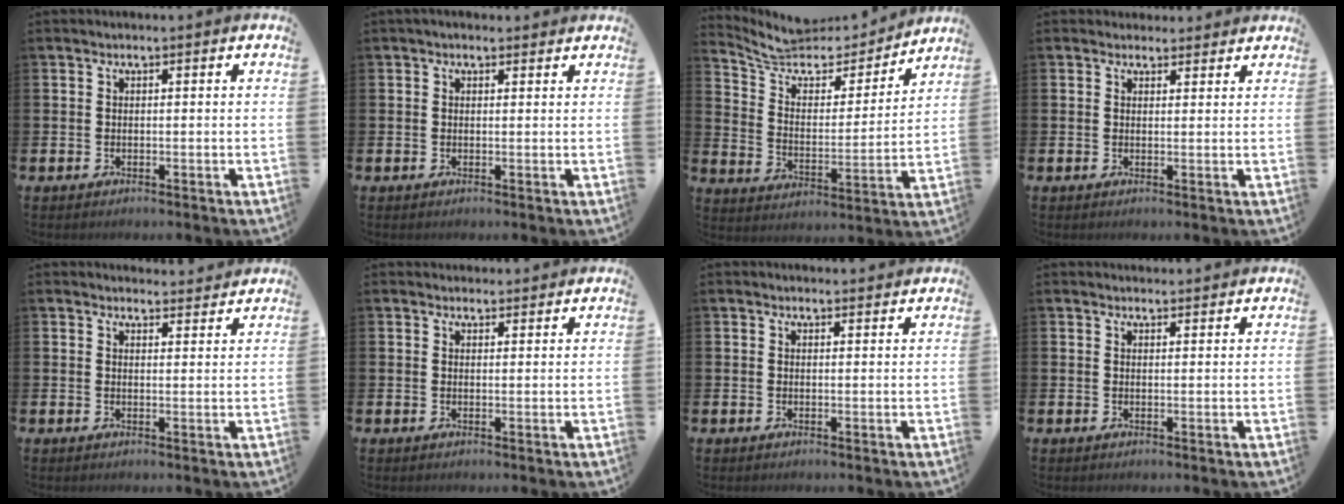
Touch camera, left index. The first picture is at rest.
{"total": 1.0, "force": [0.8, 0.5, 0.3], "torque": [0.002, 0.005, 0.011]}
{"total": 8.2, "force": [7.0, 3.3, 2.5], "torque": [-0.083, -0.056, 0.118]}
{"total": 2.2, "force": [2.0, 0.8, -0.1], "torque": [0.007, -0.005, 0.036]}
{"total": 2.6, "force": [2.6, 0.5, 0.0], "torque": [0.005, -0.017, 0.045]}
{"total": 1.7, "force": [1.6, 0.5, -0.1], "torque": [0.008, -0.005, 0.029]}
{"total": 1.1, "force": [1.1, 0.3, 0.1], "torque": [0.006, -0.003, 0.018]}
{"total": 1.5, "force": [1.5, 0.3, 0.0], "torque": [0.007, -0.005, 0.026]}